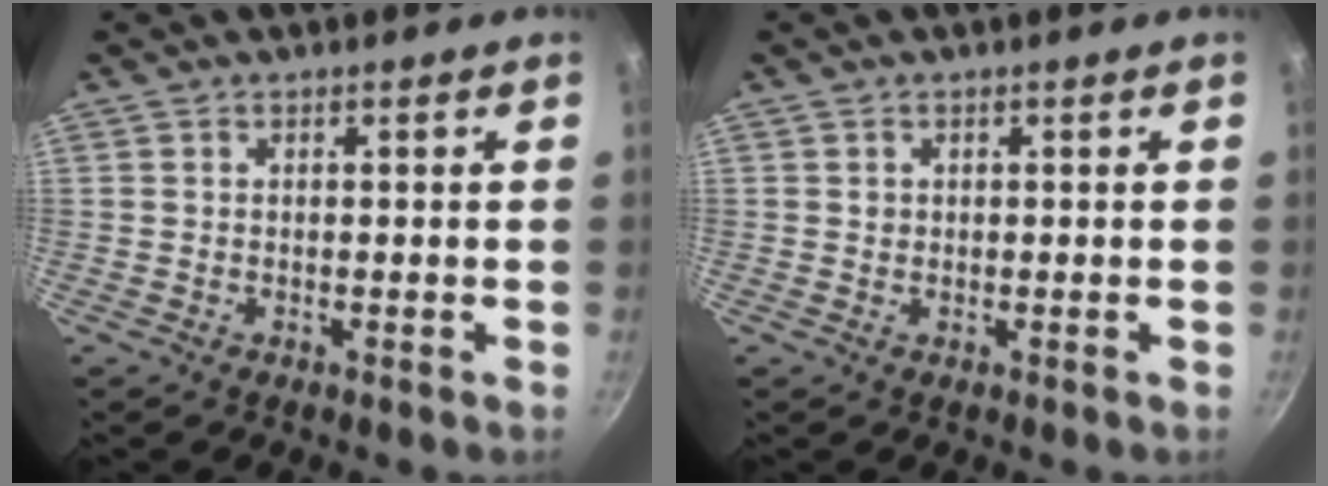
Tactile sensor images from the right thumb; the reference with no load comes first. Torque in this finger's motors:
{"motor_torque": [-0.32, 0.04, 0.33, 0.13, 0.05]}